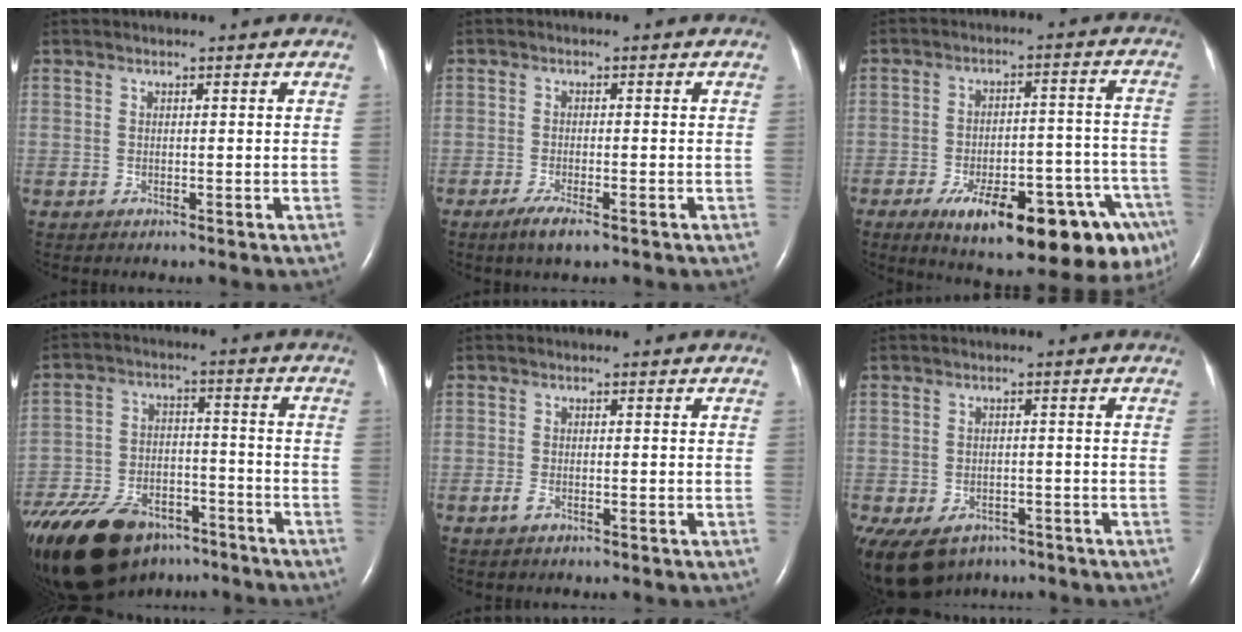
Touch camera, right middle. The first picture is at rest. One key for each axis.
{"total": 3.4, "fx": -2.2, "fy": 0.6, "fz": 2.6, "tx": -0.054, "ty": -0.007, "tz": -0.040}
{"total": 23.6, "fx": -13.8, "fy": 6.6, "fz": 18.0, "tx": -0.159, "ty": 0.023, "tz": -0.182}
{"total": 21.8, "fx": -15.5, "fy": 10.6, "fz": 11.0, "tx": -0.259, "ty": -0.022, "tz": -0.253}
{"total": 1.3, "fx": -0.8, "fy": 0.6, "fz": 0.9, "tx": -0.026, "ty": -0.002, "tz": -0.015}
{"total": 11.3, "fx": -7.4, "fy": 7.3, "fz": 4.5, "tx": -0.122, "ty": -0.012, "tz": -0.099}